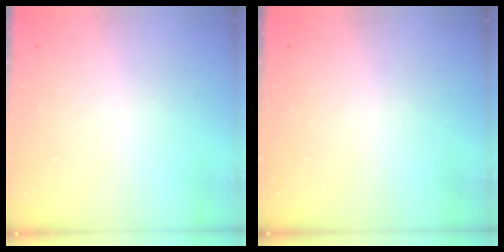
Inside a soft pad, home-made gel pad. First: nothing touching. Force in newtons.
{"total": 0.0}